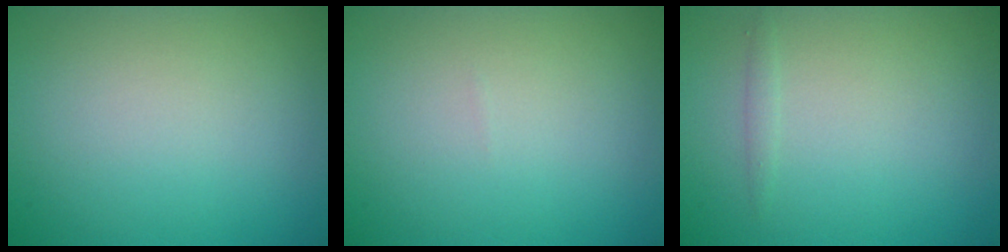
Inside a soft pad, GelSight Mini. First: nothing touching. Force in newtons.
{"total": 0.0}
{"total": 0.5, "press": 0.5, "slide": 0.0}